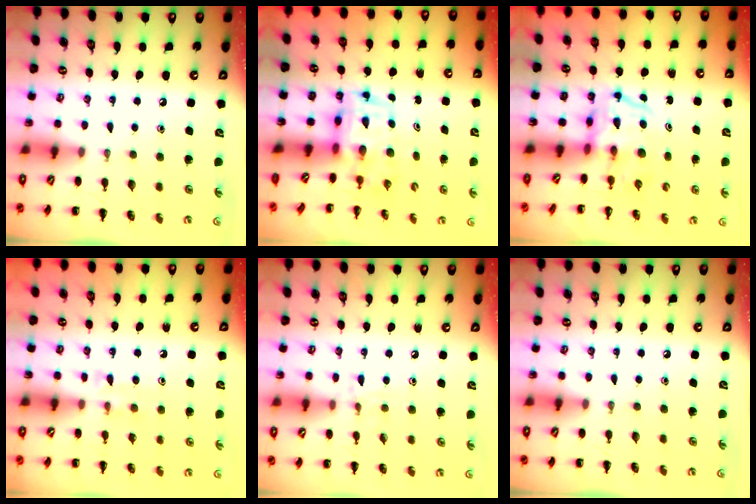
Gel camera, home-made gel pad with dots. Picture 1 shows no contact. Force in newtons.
{"total": 3.6, "press": 3.5, "slide": 0.7}
{"total": 3.7, "press": 3.6, "slide": 0.5}
{"total": 5.7, "press": 5.4, "slide": 1.9}
{"total": 6.1, "press": 5.8, "slide": 1.9}
{"total": 0.0}